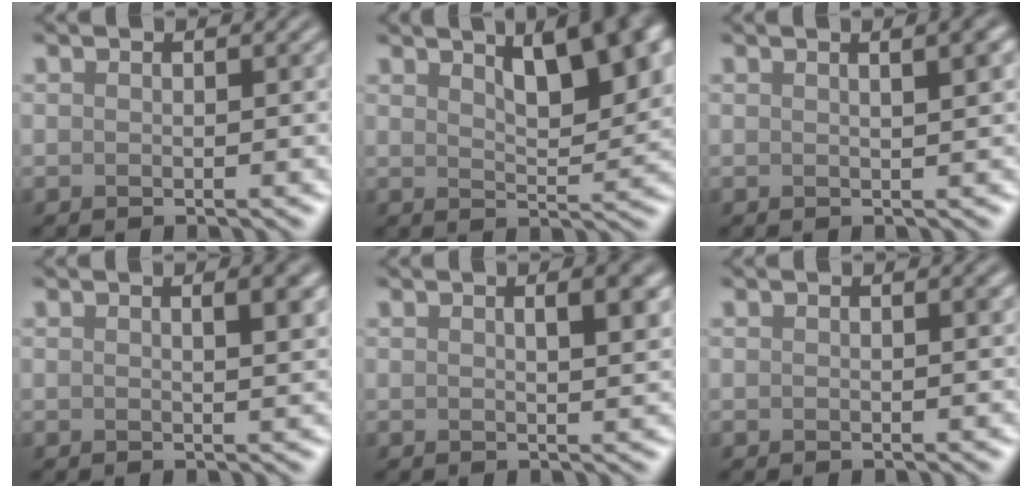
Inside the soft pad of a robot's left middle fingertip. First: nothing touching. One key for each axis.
{"total": 8.0, "fx": 4.2, "fy": 2.9, "fz": 6.2, "tx": -0.065, "ty": 0.018, "tz": 0.057}
{"total": 5.0, "fx": 2.4, "fy": 2.2, "fz": 3.9, "tx": -0.017, "ty": 0.035, "tz": 0.004}
{"total": 4.5, "fx": 1.9, "fy": 2.0, "fz": 3.6, "tx": -0.014, "ty": 0.025, "tz": 0.003}
{"total": 5.1, "fx": 2.0, "fy": 2.2, "fz": 4.1, "tx": -0.018, "ty": 0.029, "tz": 0.004}
{"total": 1.1, "fx": 0.4, "fy": 0.4, "fz": 0.9, "tx": -0.007, "ty": 0.003, "tz": 0.002}